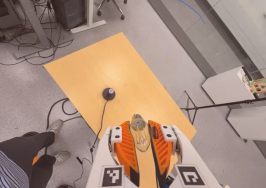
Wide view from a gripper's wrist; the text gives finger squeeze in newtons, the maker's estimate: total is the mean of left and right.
{"total": 22.2, "left": 25.8, "right": 18.5}